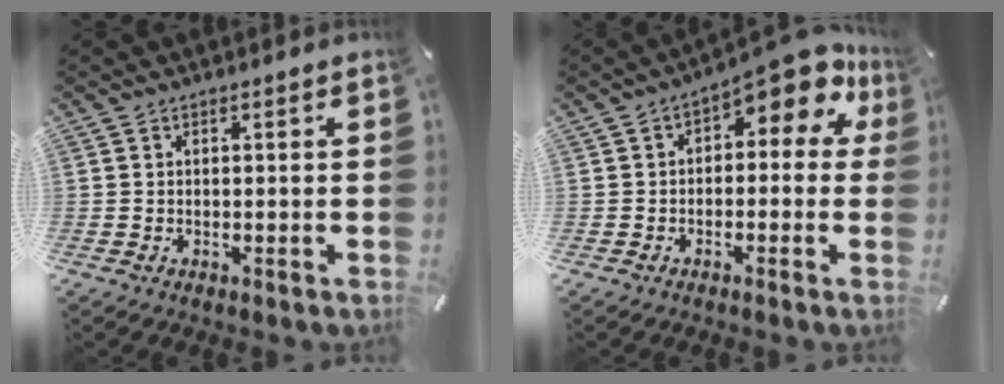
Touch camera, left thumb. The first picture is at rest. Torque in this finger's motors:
{"motor_torque": [1.62, 1.39, 0.77, 0.46, 0.10]}